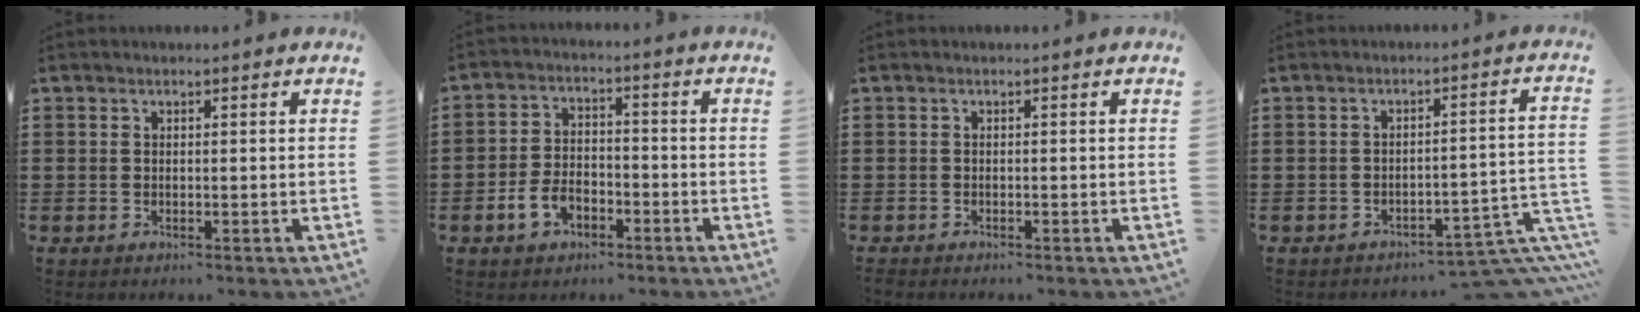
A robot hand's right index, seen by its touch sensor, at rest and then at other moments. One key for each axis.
{"total": 4.8, "fx": -2.7, "fy": 3.0, "fz": 2.6, "tx": -0.068, "ty": 0.006, "tz": -0.057}
{"total": 0.6, "fx": -0.6, "fy": 0.1, "fz": 0.0, "tx": -0.001, "ty": -0.001, "tz": -0.012}
{"total": 5.3, "fx": -4.3, "fy": 0.9, "fz": 3.0, "tx": -0.049, "ty": -0.004, "tz": -0.080}